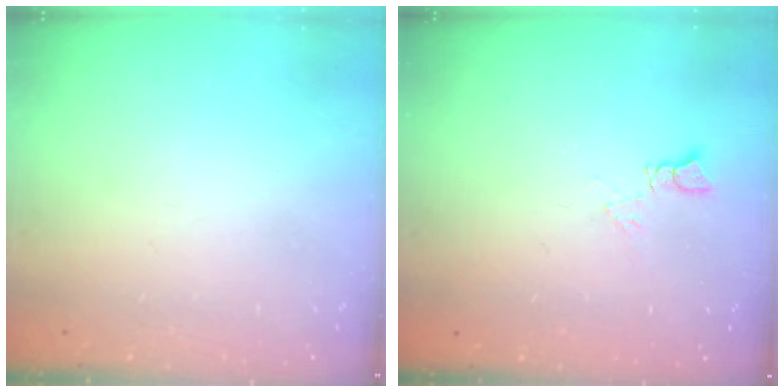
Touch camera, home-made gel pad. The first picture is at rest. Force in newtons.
{"total": 4.3, "press": 4.3, "slide": 0.8}